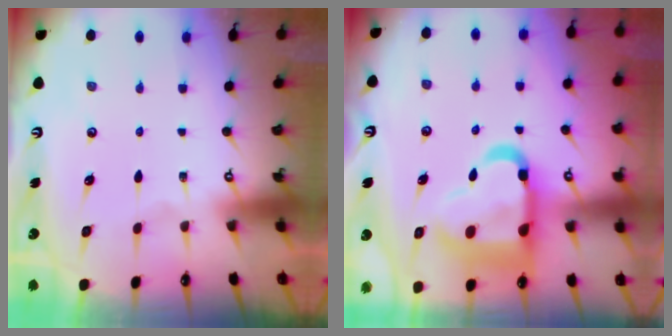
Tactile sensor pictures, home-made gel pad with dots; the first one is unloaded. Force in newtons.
{"total": 20.9, "press": 20.8, "slide": 2.2}